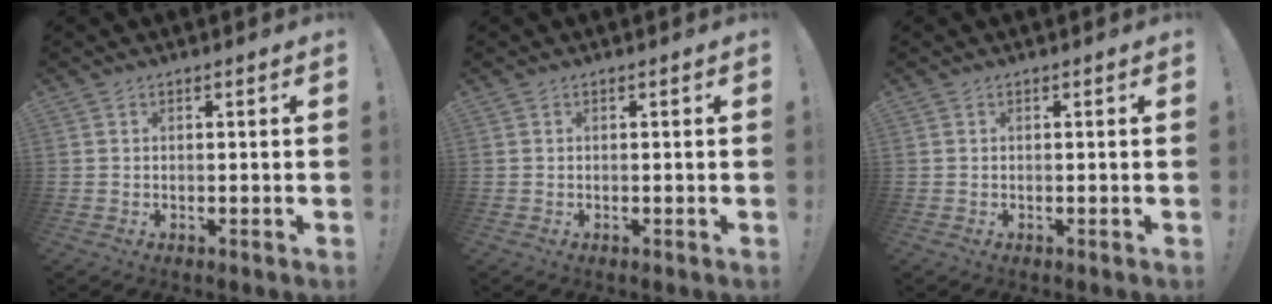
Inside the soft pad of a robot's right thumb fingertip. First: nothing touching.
{"total": 0.0}
{"total": 0.0}